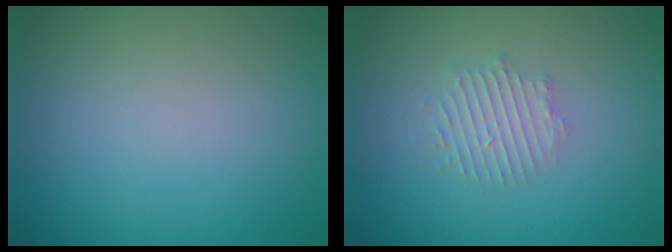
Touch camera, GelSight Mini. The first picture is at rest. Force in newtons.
{"total": 2.1, "press": 2.1, "slide": 0.4}